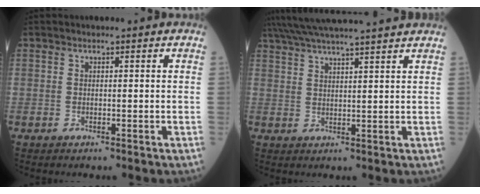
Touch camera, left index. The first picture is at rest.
{"total": 16.6, "force": [15.0, -0.4, 7.2], "torque": [-0.135, 0.024, 0.216]}